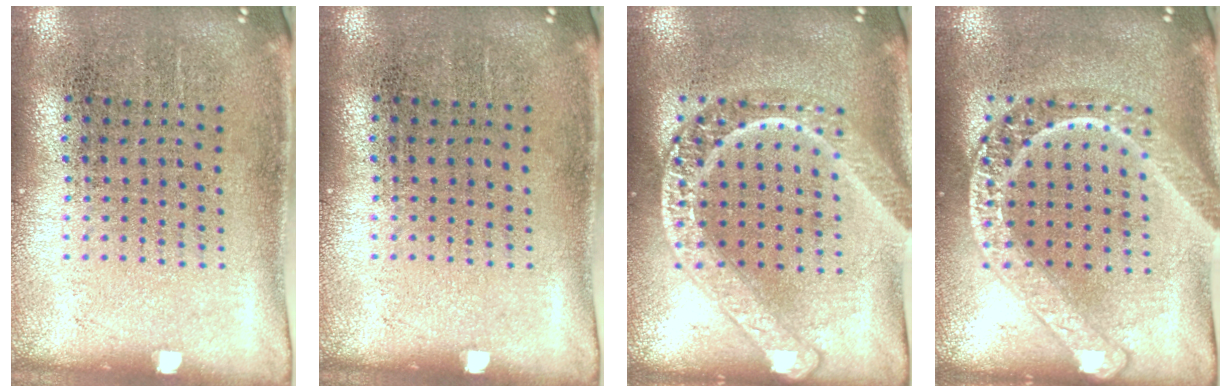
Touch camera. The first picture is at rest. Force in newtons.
{"total": 0.0}
{"total": 3.3, "press": 3.3, "slide": 0.4}
{"total": 2.6, "press": 2.6, "slide": 0.3}